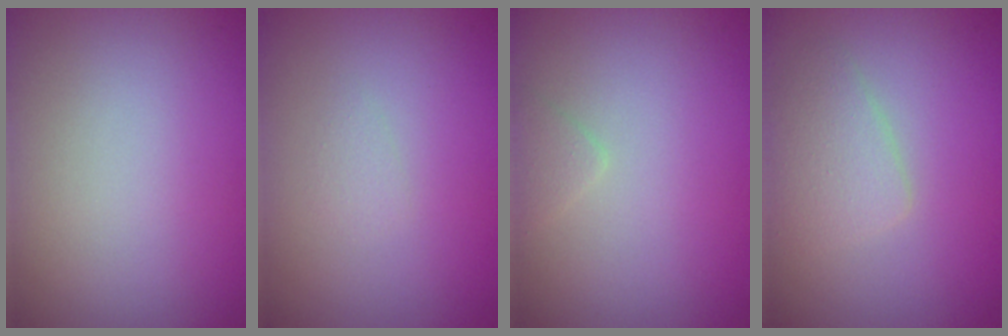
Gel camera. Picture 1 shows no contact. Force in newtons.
{"total": 0.6, "press": 0.6, "slide": 0.0}
{"total": 0.8, "press": 0.8, "slide": 0.0}
{"total": 2.4, "press": 2.4, "slide": 0.1}